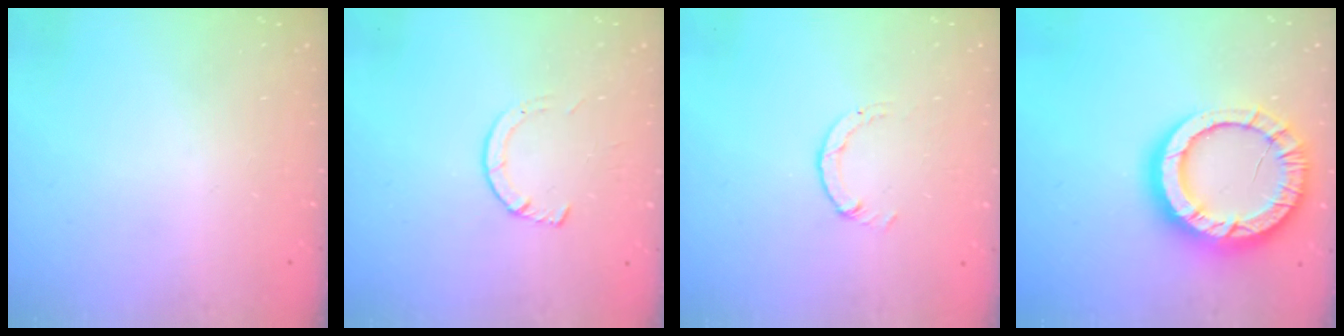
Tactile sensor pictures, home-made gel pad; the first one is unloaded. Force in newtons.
{"total": 3.6, "press": 3.6, "slide": 0.5}
{"total": 0.7, "press": 0.7, "slide": 0.2}
{"total": 17.2, "press": 17.1, "slide": 1.5}